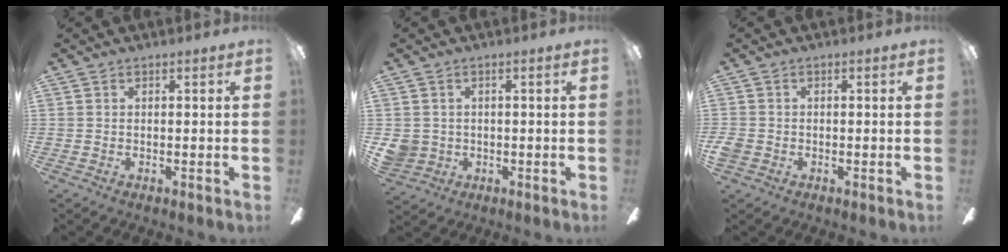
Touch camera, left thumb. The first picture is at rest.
{"total": 4.0, "force": [0.2, 4.0, 0.7], "torque": [-0.022, 0.006, 0.003]}
{"total": 2.4, "force": [-0.8, 2.0, 1.1], "torque": [-0.023, 0.005, -0.017]}